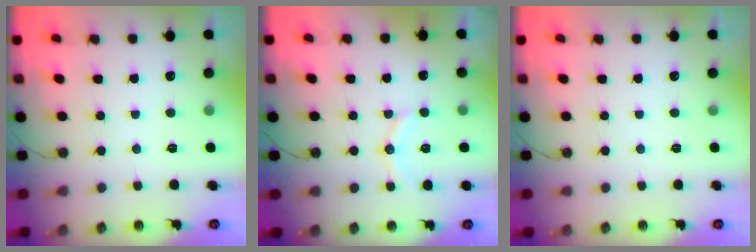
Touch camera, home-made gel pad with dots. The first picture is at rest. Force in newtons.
{"total": 8.1, "press": 7.8, "slide": 2.2}
{"total": 0.0}